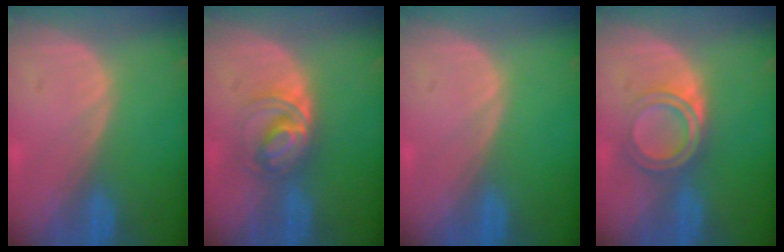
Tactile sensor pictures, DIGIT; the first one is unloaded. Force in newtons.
{"total": 5.7, "press": 5.4, "slide": 1.7}
{"total": 0.0}
{"total": 5.1, "press": 4.8, "slide": 1.7}